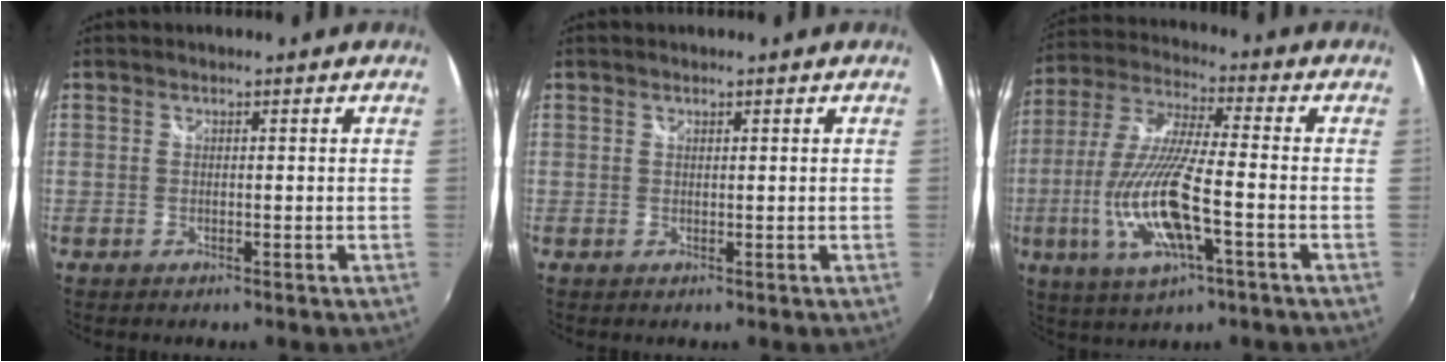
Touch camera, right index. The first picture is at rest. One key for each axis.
{"total": 0.0}
{"total": 16.6, "fx": -5.1, "fy": 3.7, "fz": 15.3, "tx": -0.321, "ty": -0.019, "tz": -0.096}